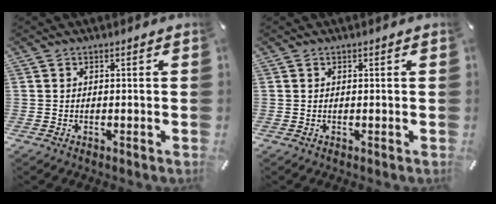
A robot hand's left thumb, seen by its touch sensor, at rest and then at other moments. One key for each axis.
{"total": 0.0}